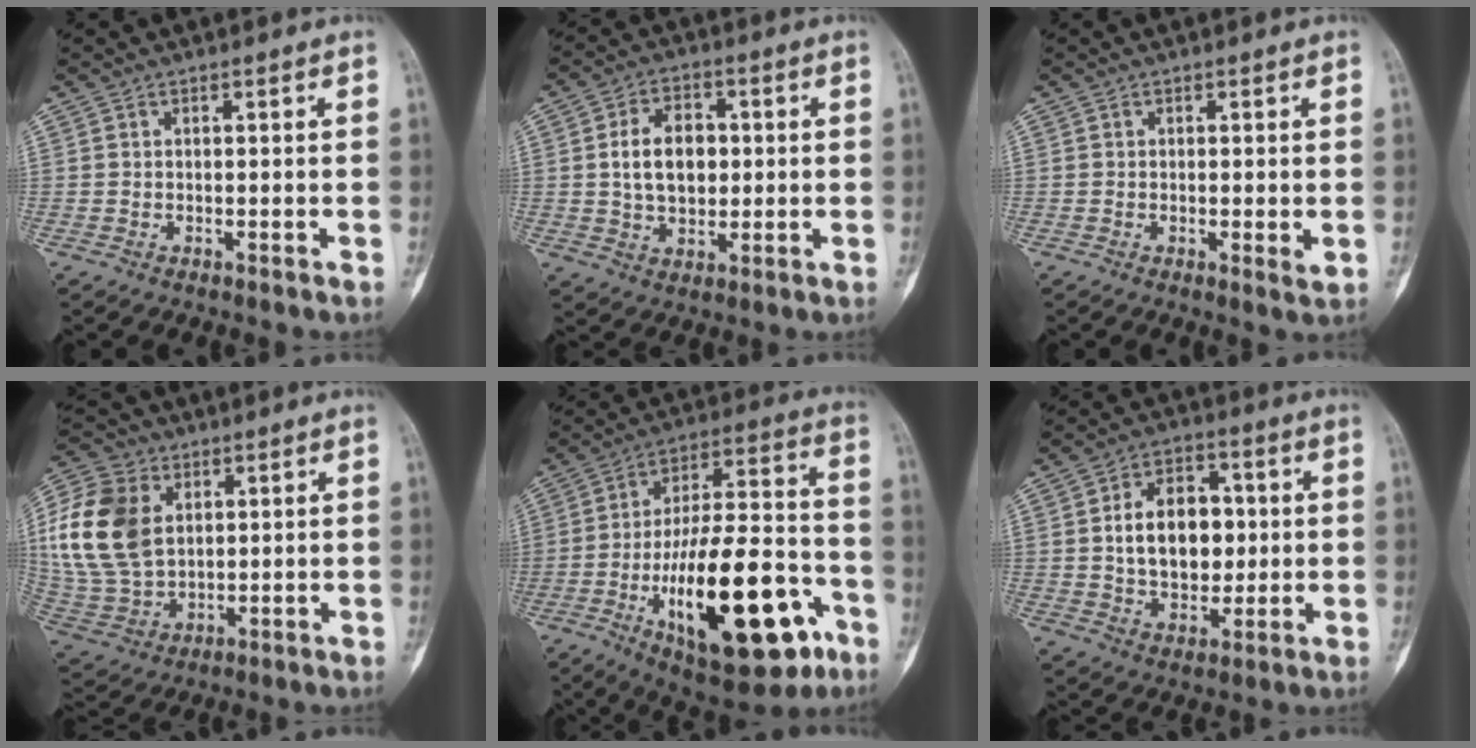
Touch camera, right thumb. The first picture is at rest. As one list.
[{"total": 10.0, "force": [1.0, 6.8, 7.2], "torque": [-0.096, 0.005, 0.019]}, {"total": 1.8, "force": [-0.2, 0.4, 1.7], "torque": [-0.029, -0.007, -0.005]}, {"total": 18.2, "force": [4.1, 12.9, 12.2], "torque": [-0.250, -0.007, 0.085]}, {"total": 28.4, "force": [-10.7, 11.2, 23.8], "torque": [-0.375, 0.048, -0.152]}, {"total": 13.8, "force": [1.4, 9.4, 9.9], "torque": [-0.119, 0.007, 0.026]}]